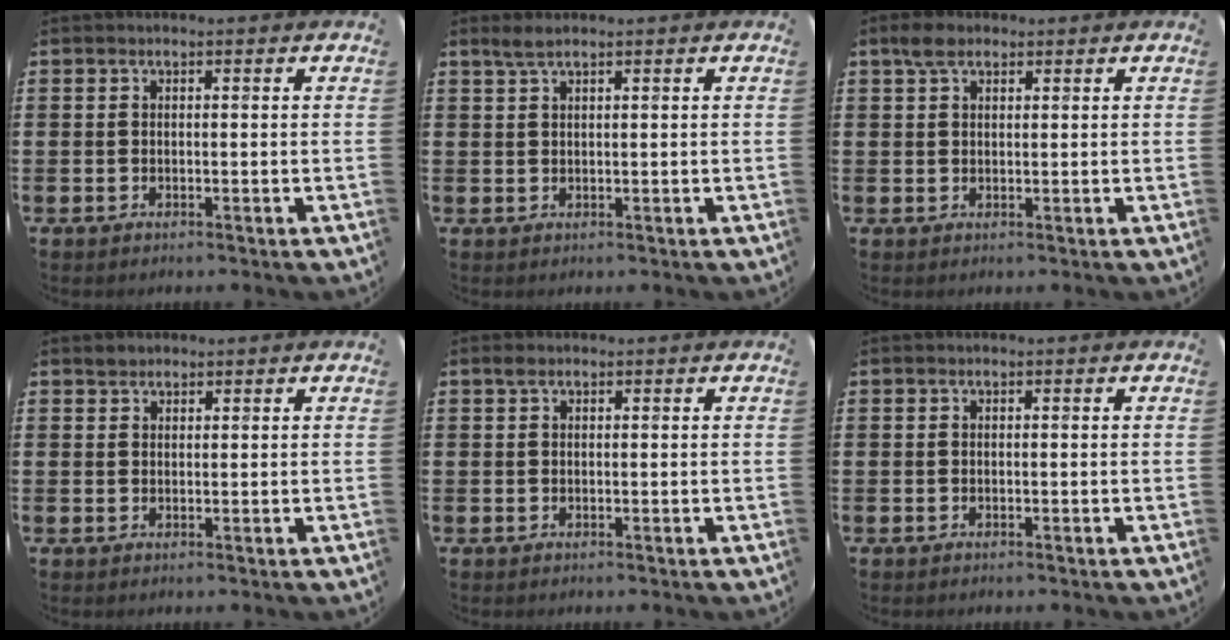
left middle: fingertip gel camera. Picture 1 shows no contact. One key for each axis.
{"total": 1.6, "fx": 1.3, "fy": 0.1, "fz": 1.0, "tx": -0.021, "ty": 0.002, "tz": 0.023}
{"total": 2.7, "fx": 1.9, "fy": 1.4, "fz": 1.3, "tx": -0.021, "ty": 0.004, "tz": 0.034}
{"total": 1.2, "fx": 1.1, "fy": 0.5, "fz": 0.0, "tx": 0.006, "ty": -0.001, "tz": 0.020}
{"total": 0.7, "fx": 0.5, "fy": 0.5, "fz": 0.3, "tx": 0.000, "ty": 0.001, "tz": 0.007}
{"total": 0.0}